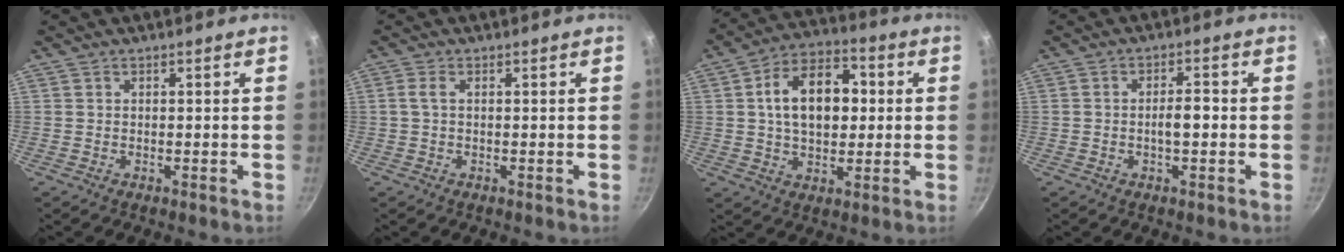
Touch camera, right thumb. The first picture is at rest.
{"total": 1.8, "force": [0.2, 1.0, 1.5], "torque": [-0.038, 0.006, 0.003]}
{"total": 15.1, "force": [1.9, 9.8, 11.3], "torque": [-0.148, 0.021, 0.019]}
{"total": 4.0, "force": [-0.7, 1.6, 3.6], "torque": [-0.049, 0.017, -0.012]}